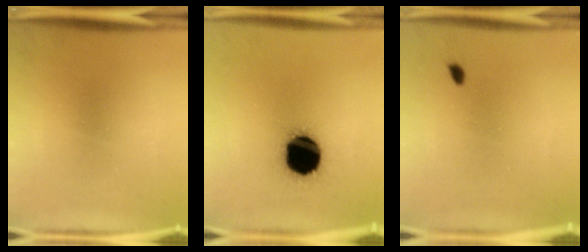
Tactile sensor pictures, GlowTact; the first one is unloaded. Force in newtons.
{"total": 19.9}
{"total": 0.9}